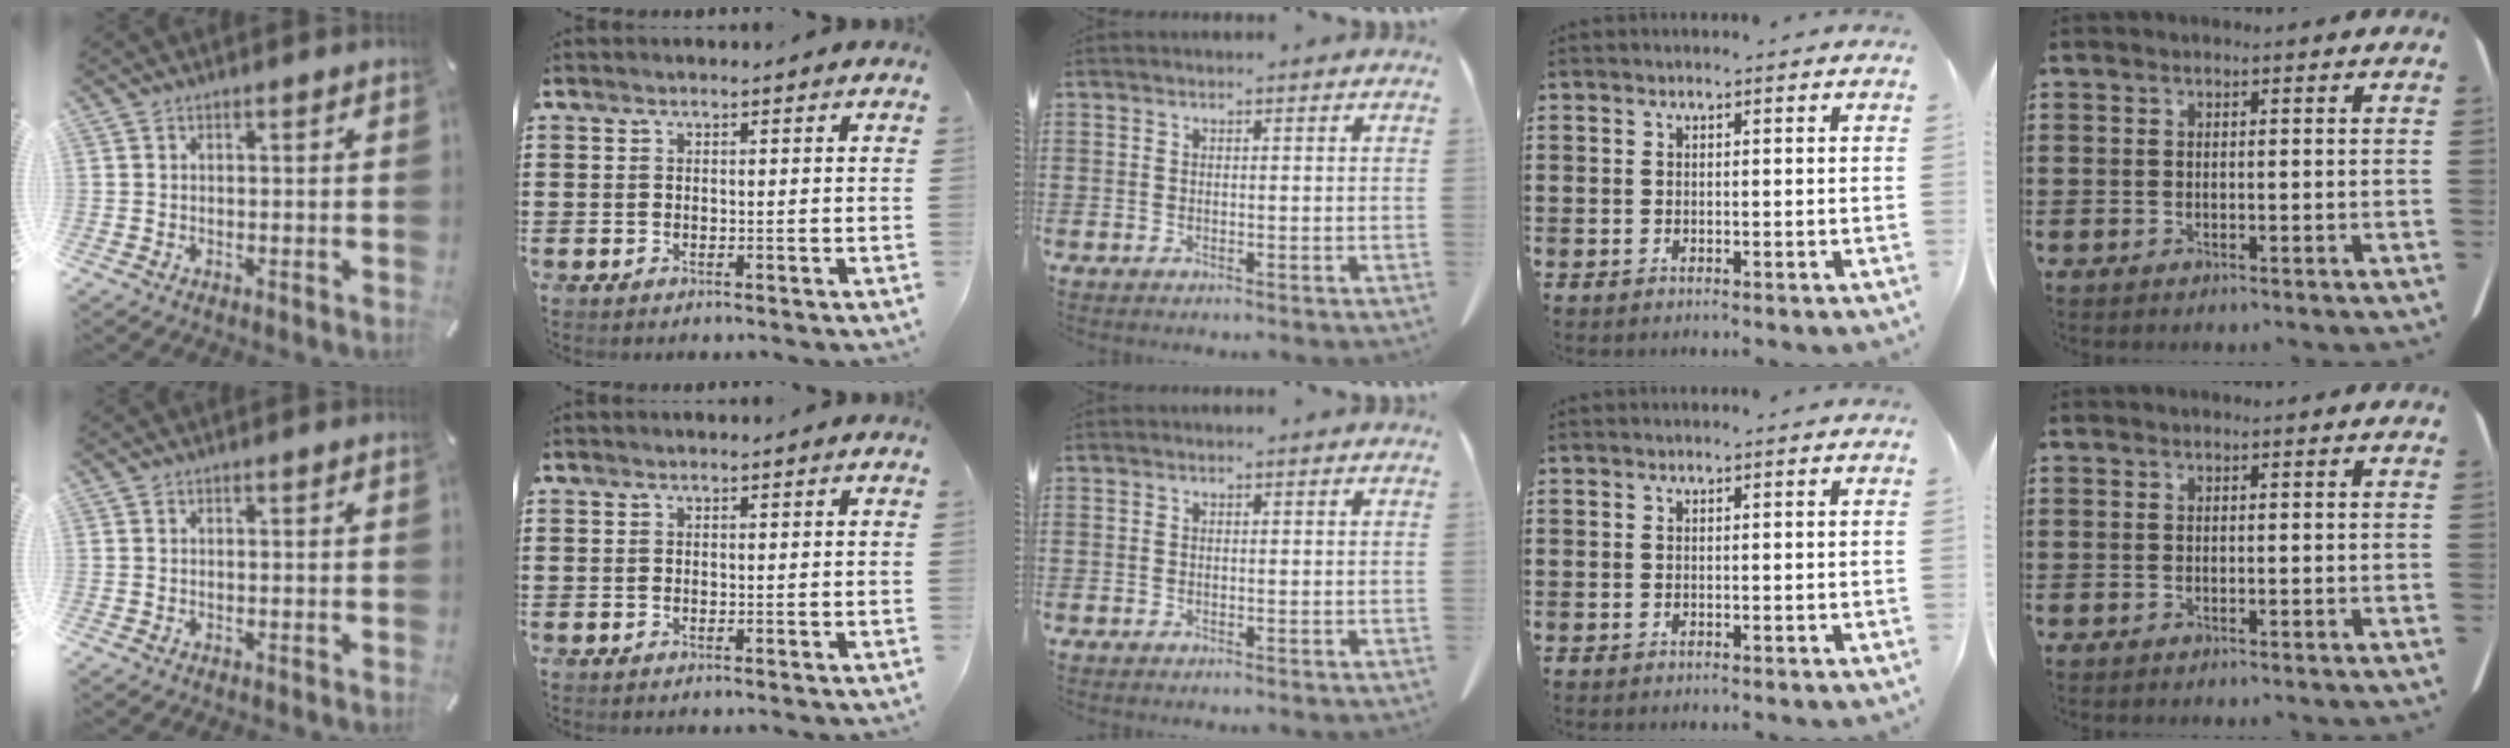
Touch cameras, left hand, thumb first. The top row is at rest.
{}